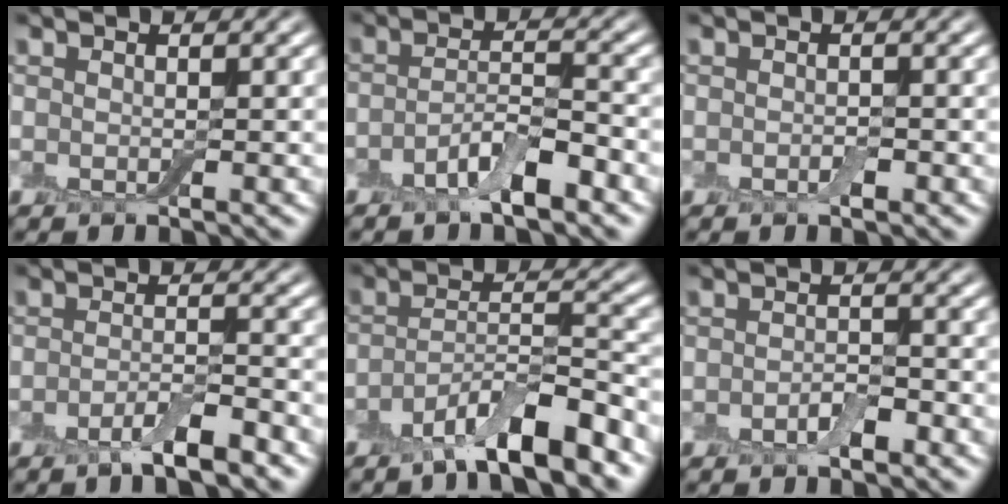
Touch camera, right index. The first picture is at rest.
{"total": 3.9, "force": [-2.3, 1.1, 3.0], "torque": [-0.059, 0.006, -0.047]}
{"total": 0.8, "force": [-0.4, 0.3, 0.6], "torque": [-0.011, 0.000, -0.005]}
{"total": 3.1, "force": [-1.9, 0.6, 2.4], "torque": [-0.043, 0.003, -0.039]}
{"total": 6.9, "force": [-4.6, 1.4, 5.0], "torque": [-0.083, 0.004, -0.082]}
{"total": 1.9, "force": [-0.9, 0.8, 1.4], "torque": [-0.026, 0.000, -0.018]}